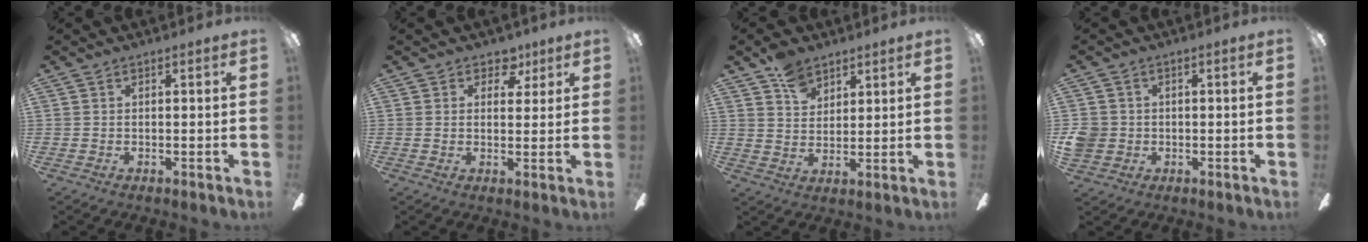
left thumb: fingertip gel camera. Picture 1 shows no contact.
{"total": 4.9, "force": [3.0, 3.3, 2.0], "torque": [-0.009, -0.011, 0.048]}
{"total": 7.3, "force": [5.2, 4.4, 2.6], "torque": [-0.046, -0.014, 0.096]}
{"total": 4.3, "force": [-0.1, 4.2, 1.1], "torque": [-0.032, 0.005, -0.003]}